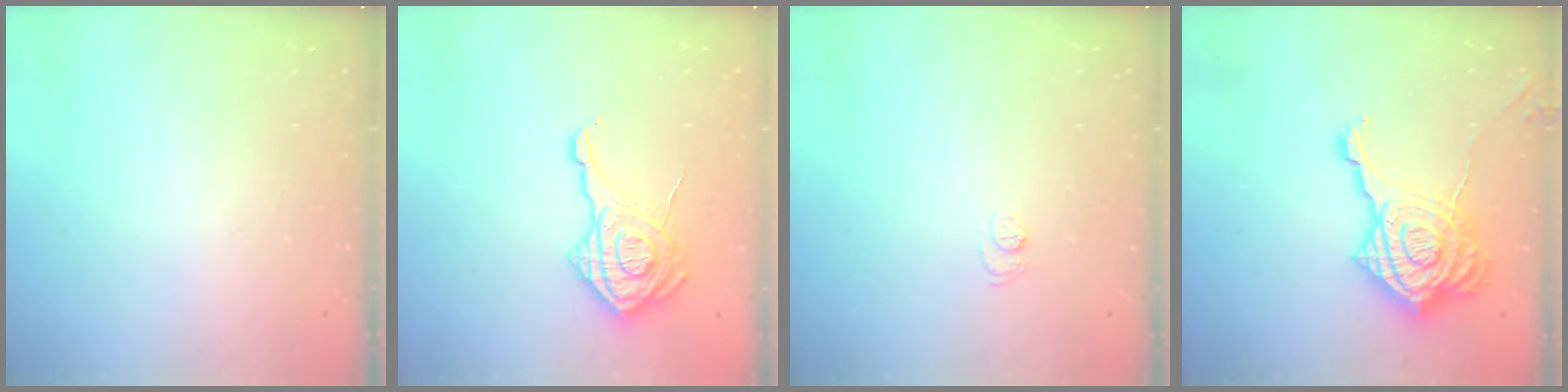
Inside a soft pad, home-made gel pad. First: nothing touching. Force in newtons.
{"total": 18.4, "press": 18.3, "slide": 1.1}
{"total": 4.8, "press": 4.8, "slide": 0.4}
{"total": 23.1, "press": 23.0, "slide": 2.2}